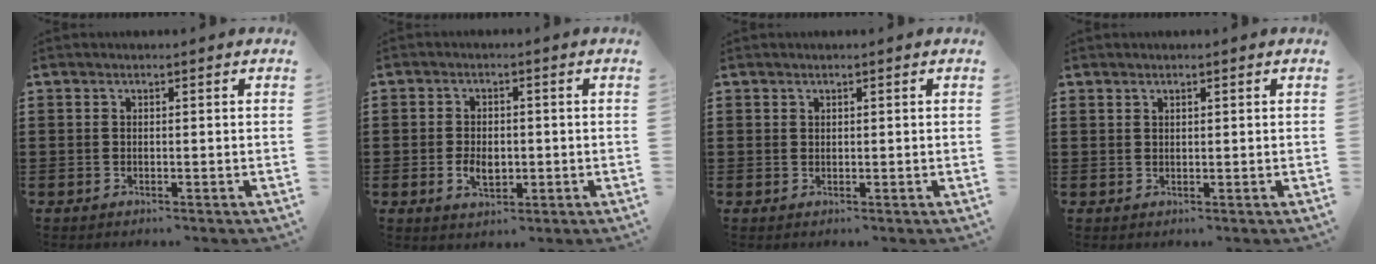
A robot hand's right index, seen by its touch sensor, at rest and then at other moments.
{"total": 3.6, "force": [-0.7, 2.1, 2.8], "torque": [-0.048, -0.003, -0.012]}
{"total": 0.5, "force": [0.4, 0.4, 0.0], "torque": [-0.002, 0.001, 0.009]}
{"total": 0.7, "force": [0.5, 0.4, 0.3], "torque": [-0.007, 0.001, 0.009]}